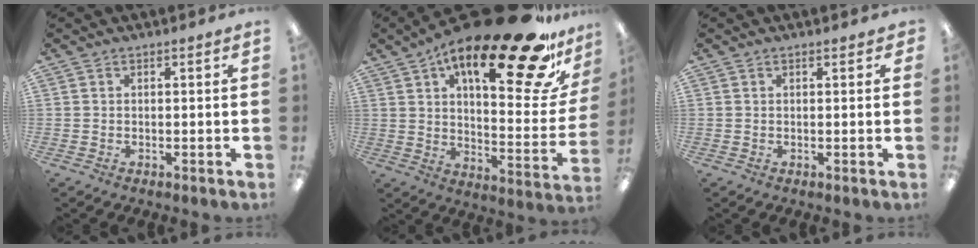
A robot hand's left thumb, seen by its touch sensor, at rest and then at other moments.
{"total": 27.7, "force": [16.2, 8.5, 20.8], "torque": [-0.296, -0.103, 0.250]}
{"total": 0.9, "force": [0.5, 0.5, 0.5], "torque": [-0.002, -0.001, 0.007]}